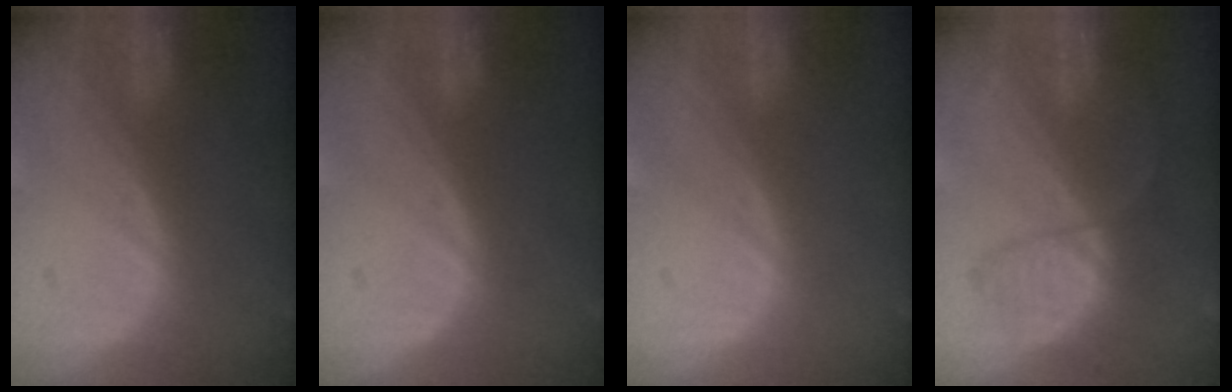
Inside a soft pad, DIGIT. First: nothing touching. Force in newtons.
{"total": 0.0}
{"total": 0.0}
{"total": 6.6, "press": 6.2, "slide": 2.3}